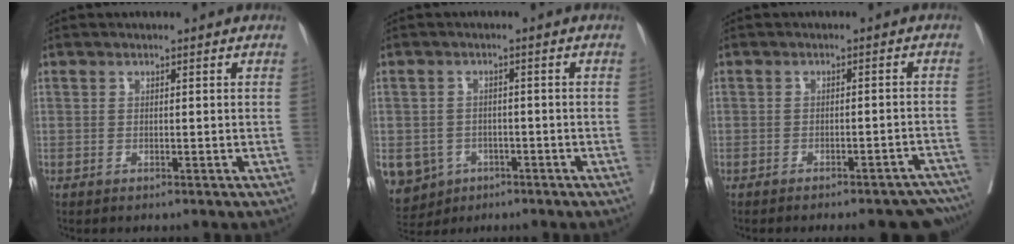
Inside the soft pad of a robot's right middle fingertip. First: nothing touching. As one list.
[{"total": 9.6, "force": [-4.3, 8.2, 2.6], "torque": [-0.078, 0.001, -0.057]}, {"total": 14.0, "force": [-12.9, 3.2, 4.3], "torque": [-0.035, 0.016, -0.138]}]